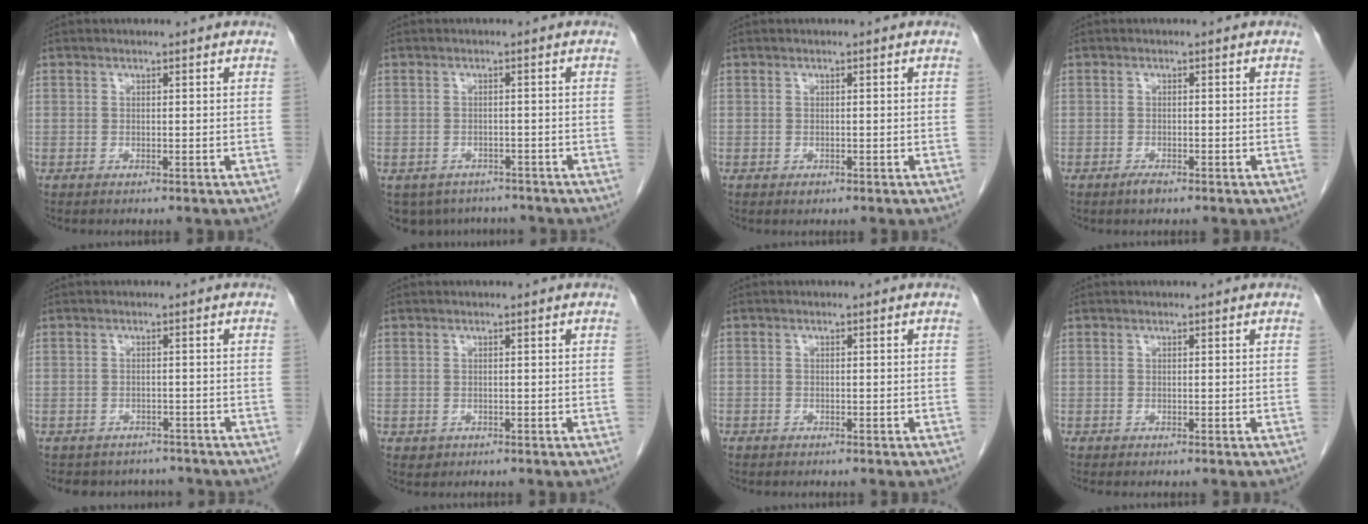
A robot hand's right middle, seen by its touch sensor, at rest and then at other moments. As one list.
[{"total": 7.1, "force": [-5.7, 4.0, 1.1], "torque": [-0.012, 0.002, -0.070]}, {"total": 0.6, "force": [-0.4, 0.4, 0.3], "torque": [-0.004, 0.001, -0.004]}, {"total": 1.3, "force": [-1.0, 0.4, 0.8], "torque": [-0.015, -0.001, -0.015]}, {"total": 6.5, "force": [-5.8, 2.9, 0.5], "torque": [-0.004, 0.010, -0.066]}, {"total": 0.8, "force": [-0.3, 0.7, 0.1], "torque": [-0.004, 0.002, 0.001]}, {"total": 0.9, "force": [-0.7, 0.6, 0.1], "torque": [-0.009, 0.003, -0.012]}, {"total": 0.8, "force": [-0.7, 0.2, 0.3], "torque": [-0.006, -0.001, -0.009]}]